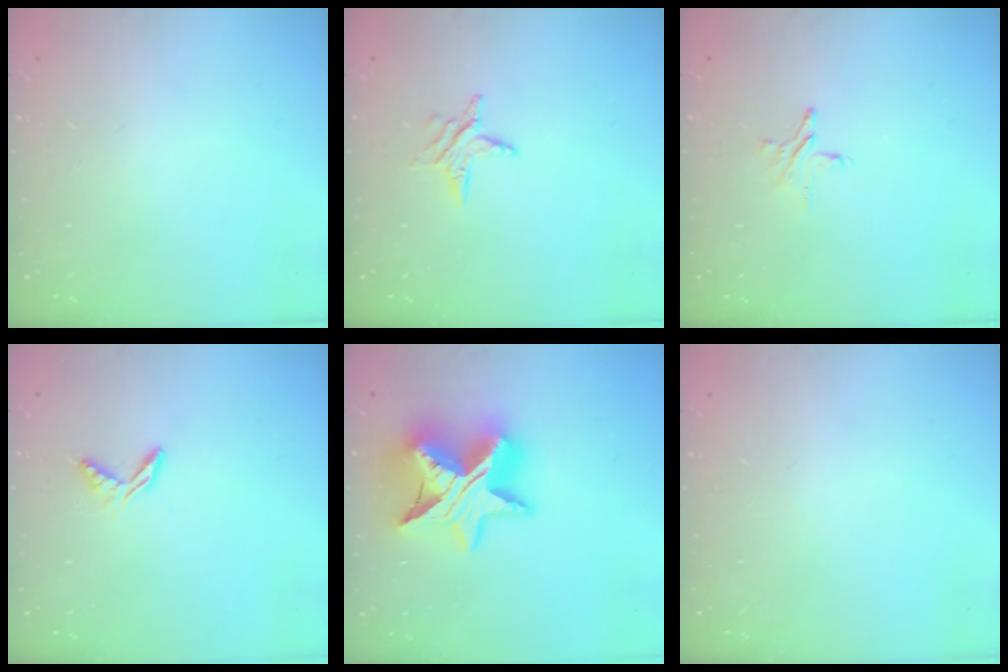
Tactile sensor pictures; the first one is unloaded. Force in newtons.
{"total": 5.0, "press": 5.0, "slide": 0.5}
{"total": 3.8, "press": 3.8, "slide": 0.3}
{"total": 4.6, "press": 4.6, "slide": 0.4}
{"total": 16.8, "press": 16.8, "slide": 1.1}
{"total": 0.0}